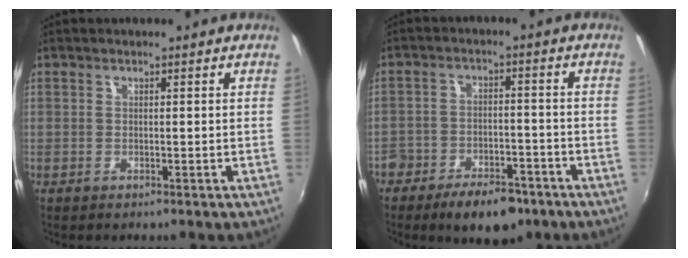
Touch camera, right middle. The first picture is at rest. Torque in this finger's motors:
{"motor_torque": [0.17, -0.17, 0.09, 0.05]}